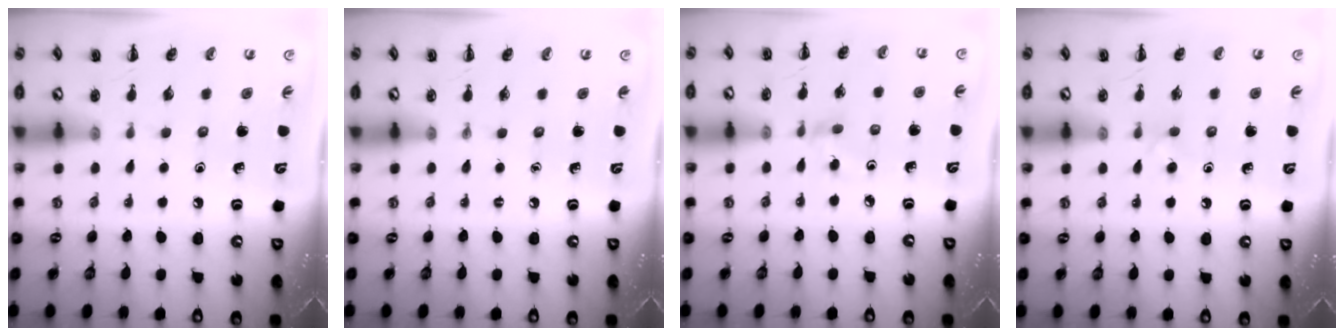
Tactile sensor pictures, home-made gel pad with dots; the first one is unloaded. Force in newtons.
{"total": 0.0}
{"total": 3.0, "press": 2.8, "slide": 1.2}
{"total": 2.8, "press": 2.6, "slide": 1.1}